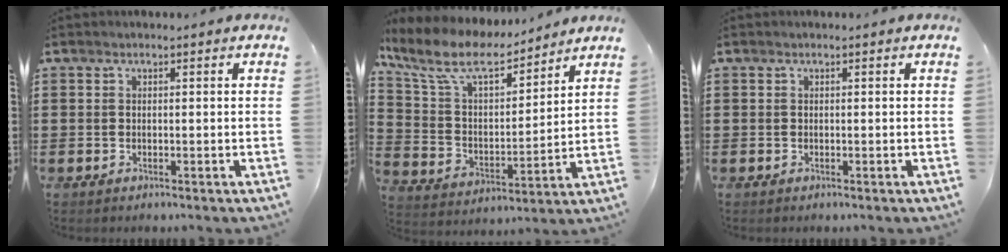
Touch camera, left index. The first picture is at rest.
{"total": 9.7, "force": [7.7, 3.0, 5.0], "torque": [-0.132, -0.041, 0.132]}
{"total": 0.0}